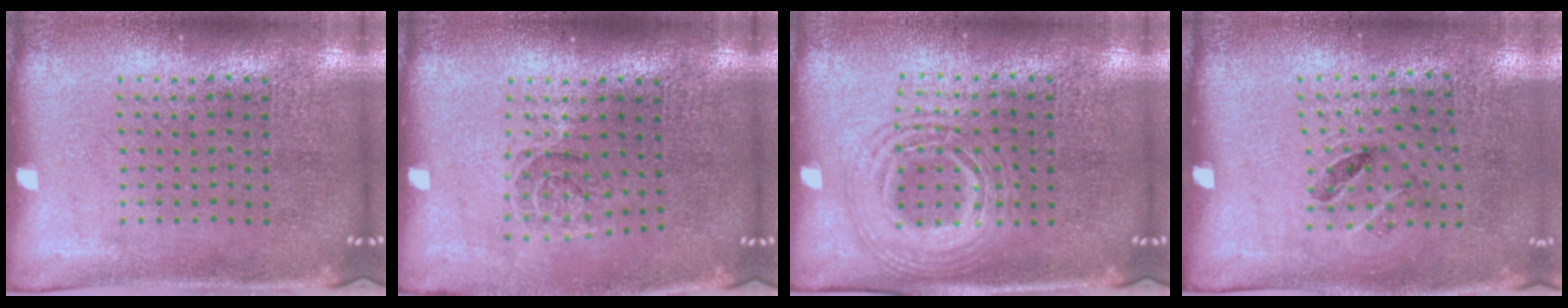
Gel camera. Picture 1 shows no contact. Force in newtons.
{"total": 1.4, "press": 1.1, "slide": 0.8}
{"total": 1.7, "press": 1.7, "slide": 0.1}
{"total": 1.3, "press": 0.8, "slide": 1.1}